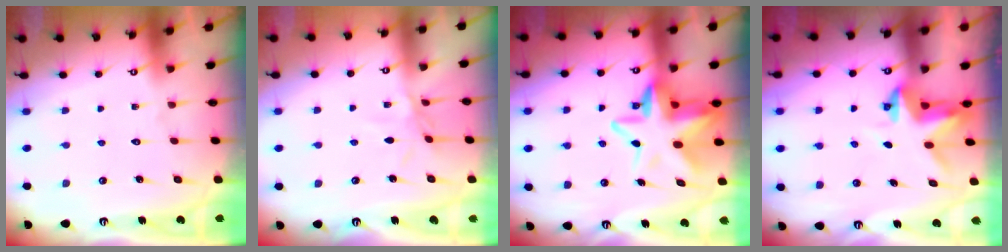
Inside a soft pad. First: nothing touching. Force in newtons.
{"total": 4.4, "press": 4.4, "slide": 0.5}
{"total": 12.2, "press": 11.9, "slide": 2.5}
{"total": 3.2, "press": 3.2, "slide": 0.2}